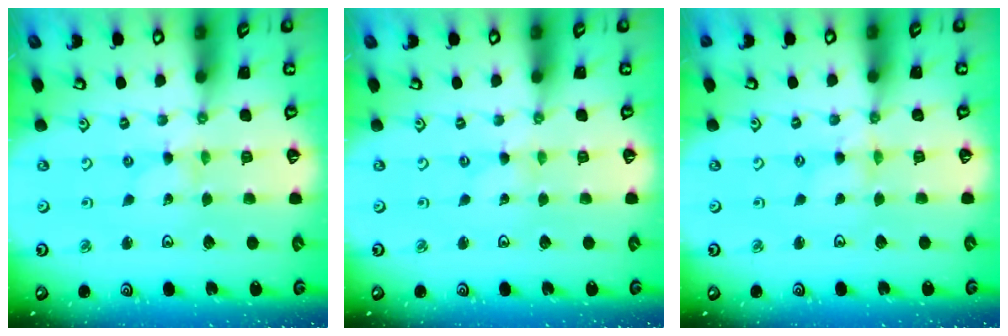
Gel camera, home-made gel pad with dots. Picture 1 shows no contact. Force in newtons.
{"total": 0.0}
{"total": 1.1, "press": 1.1, "slide": 0.2}